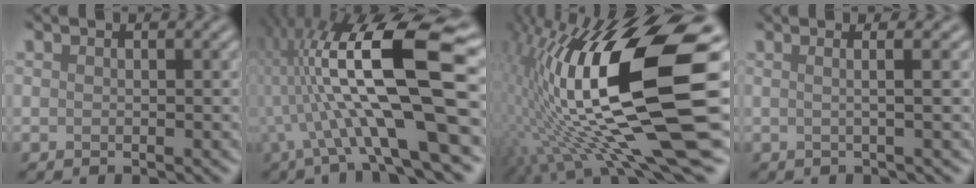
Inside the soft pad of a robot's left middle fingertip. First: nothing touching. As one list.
[{"total": 14.6, "force": [-0.7, 3.1, 14.2], "torque": [-0.251, 0.027, -0.006]}, {"total": 17.9, "force": [0.9, 5.6, 16.9], "torque": [-0.310, 0.002, 0.027]}, {"total": 4.3, "force": [0.9, 1.7, 3.8], "torque": [-0.042, 0.032, -0.022]}]